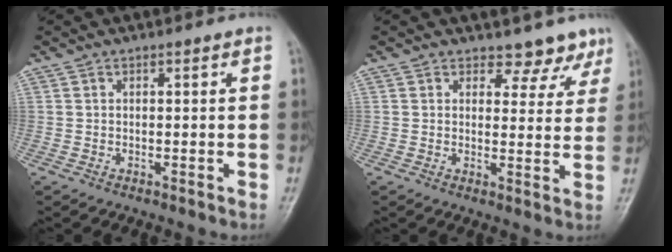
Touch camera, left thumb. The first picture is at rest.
{"total": 5.5, "force": [4.6, 2.9, 0.4], "torque": [0.028, -0.034, 0.041]}